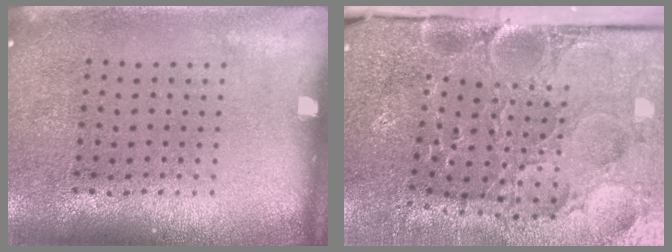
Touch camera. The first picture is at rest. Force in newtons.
{"total": 4.1, "press": 3.7, "slide": 1.7}